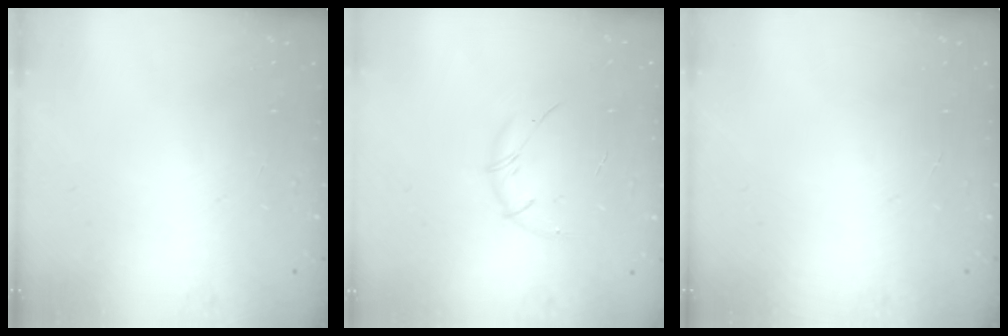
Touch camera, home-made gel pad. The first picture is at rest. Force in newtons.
{"total": 5.6, "press": 5.4, "slide": 1.5}
{"total": 0.0}